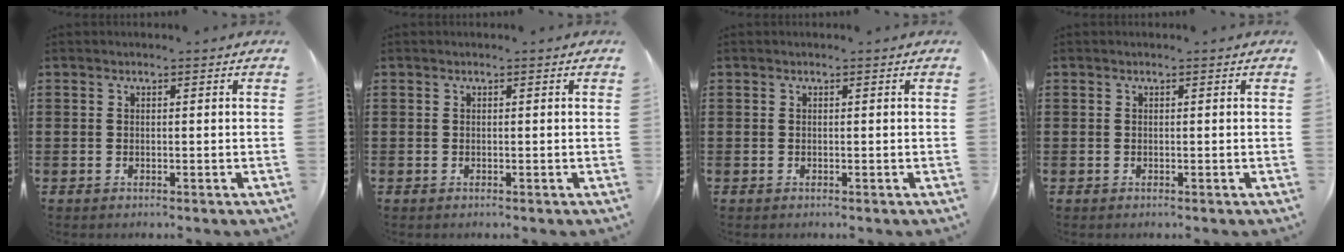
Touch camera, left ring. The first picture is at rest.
{"total": 0.0}
{"total": 0.0}
{"total": 0.0}